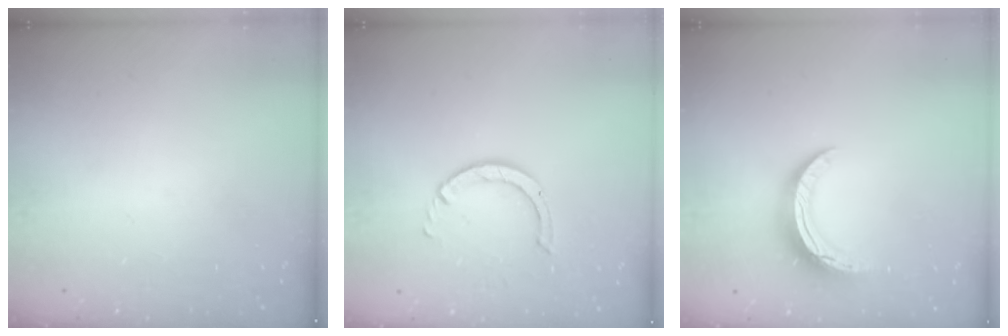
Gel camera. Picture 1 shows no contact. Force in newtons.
{"total": 3.9, "press": 3.9, "slide": 0.3}
{"total": 10.1, "press": 10.1, "slide": 0.1}